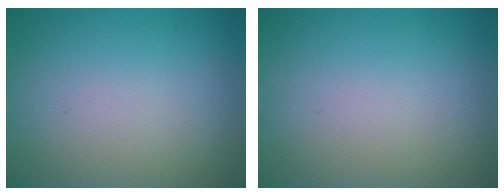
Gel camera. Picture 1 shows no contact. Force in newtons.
{"total": 0.0}